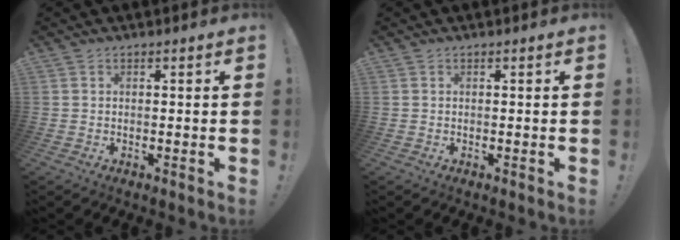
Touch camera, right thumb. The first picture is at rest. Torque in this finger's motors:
{"motor_torque": [0.00, 0.00, -0.01, 0.01, 0.00]}